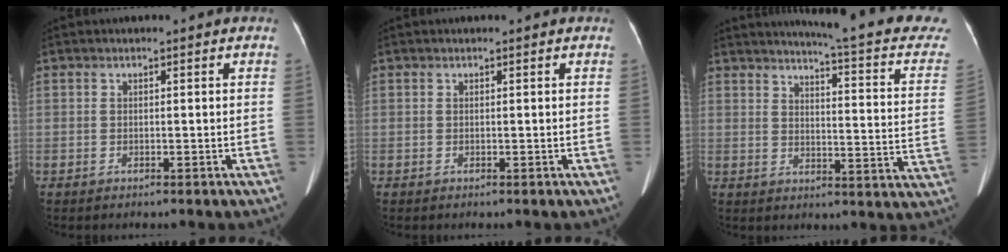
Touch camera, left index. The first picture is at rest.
{"total": 0.0}
{"total": 18.3, "force": [16.6, 0.9, 7.8], "torque": [-0.101, -0.079, 0.176]}